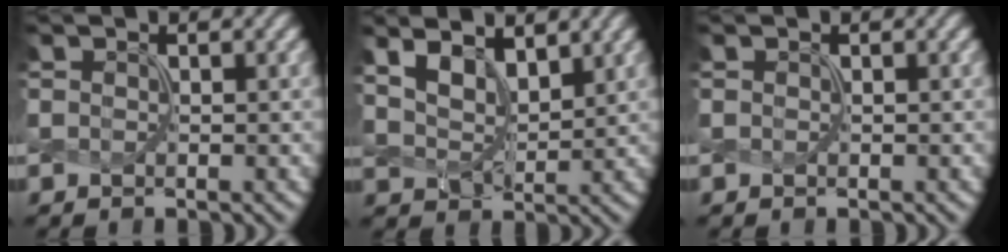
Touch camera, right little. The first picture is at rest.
{"total": 4.6, "force": [2.6, 2.1, 3.1], "torque": [-0.064, -0.001, 0.051]}
{"total": 0.0}